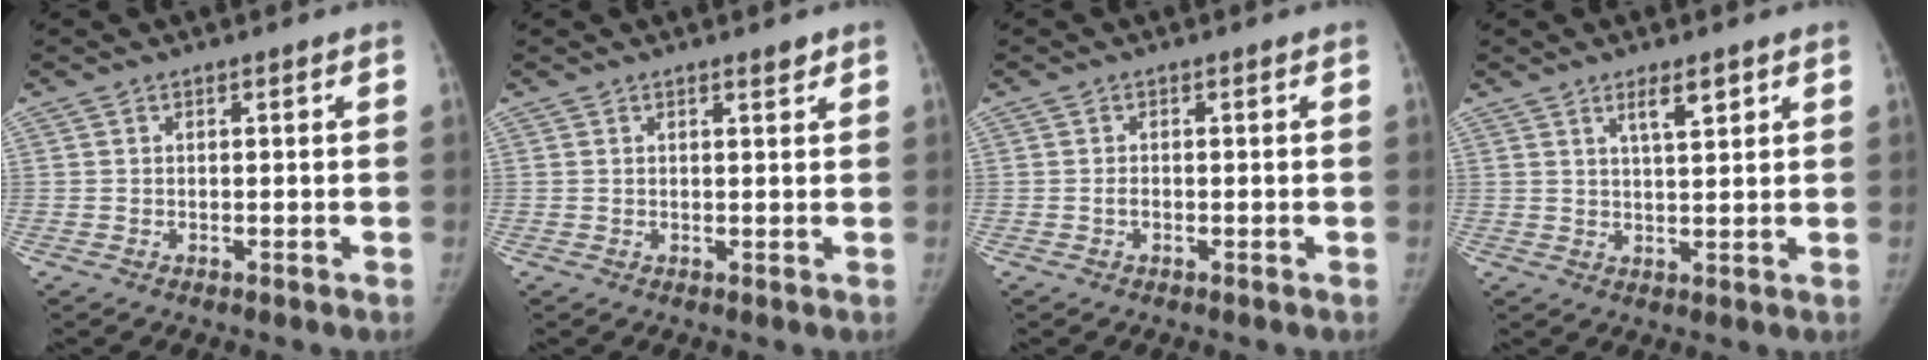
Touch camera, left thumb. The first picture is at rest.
{"total": 1.2, "force": [0.9, 0.3, 0.6], "torque": [-0.002, -0.007, 0.013]}
{"total": 0.9, "force": [-0.2, 0.6, 0.7], "torque": [-0.013, 0.000, -0.005]}
{"total": 4.5, "force": [2.6, 1.2, 3.4], "torque": [-0.050, -0.018, 0.045]}